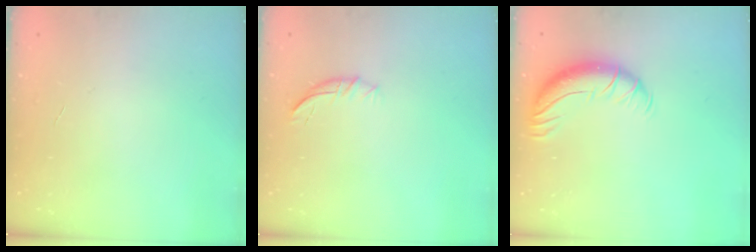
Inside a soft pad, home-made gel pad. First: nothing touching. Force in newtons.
{"total": 7.2, "press": 7.1, "slide": 1.4}
{"total": 10.9, "press": 10.5, "slide": 3.0}